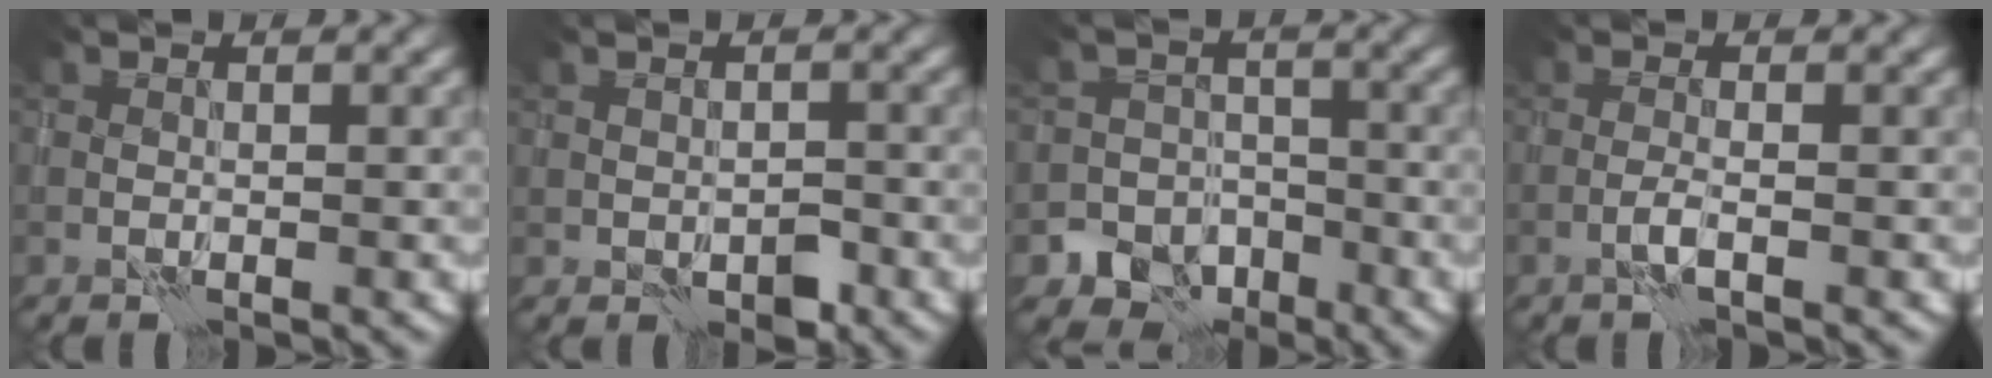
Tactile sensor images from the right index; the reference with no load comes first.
{"total": 1.8, "force": [-0.7, 1.3, 1.0], "torque": [-0.009, -0.003, -0.006]}
{"total": 6.5, "force": [-4.1, 4.9, 0.8], "torque": [0.020, -0.006, -0.080]}
{"total": 1.2, "force": [-0.6, 0.2, 1.0], "torque": [-0.020, 0.005, -0.016]}